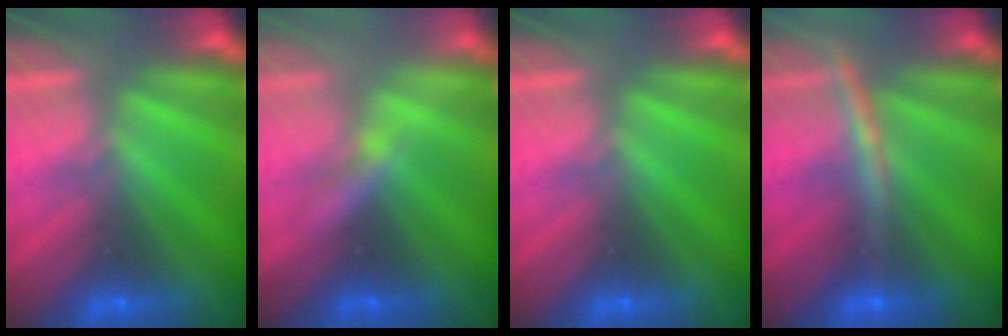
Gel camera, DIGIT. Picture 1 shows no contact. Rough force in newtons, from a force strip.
{"total": 2.2}
{"total": 0.0}
{"total": 2.8}